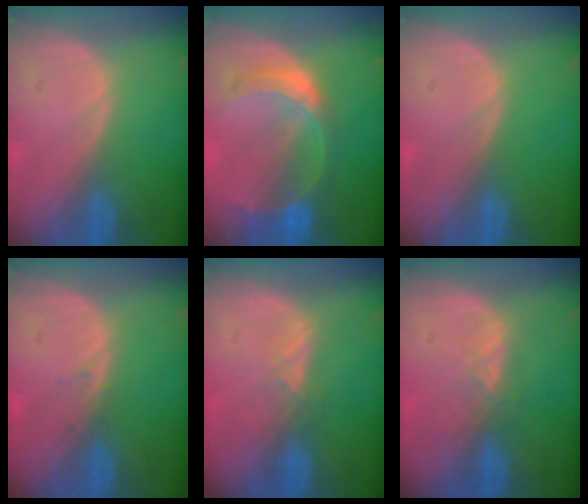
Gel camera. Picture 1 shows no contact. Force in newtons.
{"total": 7.6, "press": 6.6, "slide": 3.8}
{"total": 0.0}
{"total": 0.7, "press": 0.4, "slide": 0.5}
{"total": 2.3, "press": 2.2, "slide": 0.9}
{"total": 2.0, "press": 1.9, "slide": 0.7}